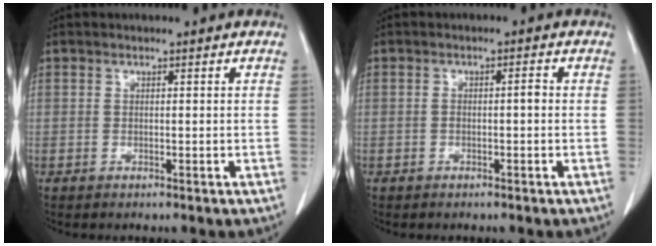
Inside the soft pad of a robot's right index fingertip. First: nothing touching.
{"total": 1.4, "force": [-0.3, 0.3, 1.4], "torque": [-0.022, 0.002, -0.005]}